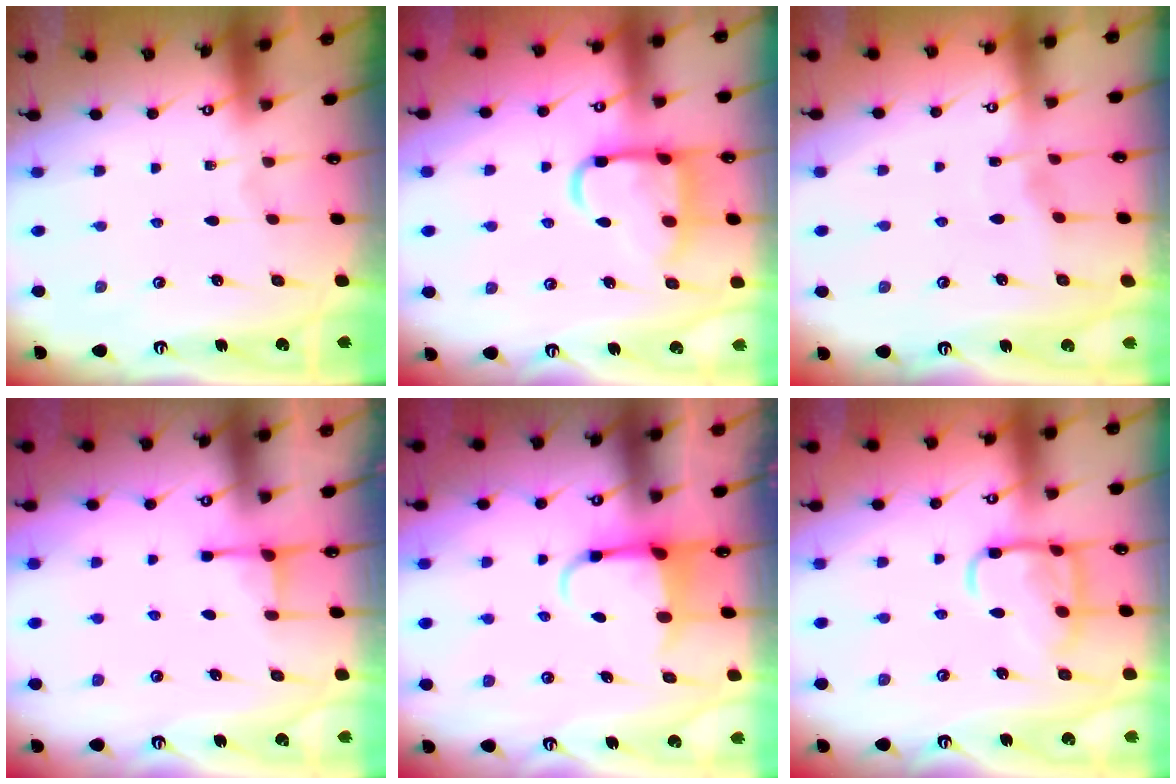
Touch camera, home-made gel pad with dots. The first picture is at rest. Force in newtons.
{"total": 13.8, "press": 13.7, "slide": 1.5}
{"total": 3.2, "press": 3.2, "slide": 0.4}
{"total": 2.5, "press": 2.5, "slide": 0.5}
{"total": 3.8, "press": 3.7, "slide": 1.0}
{"total": 12.0, "press": 12.0, "slide": 1.0}